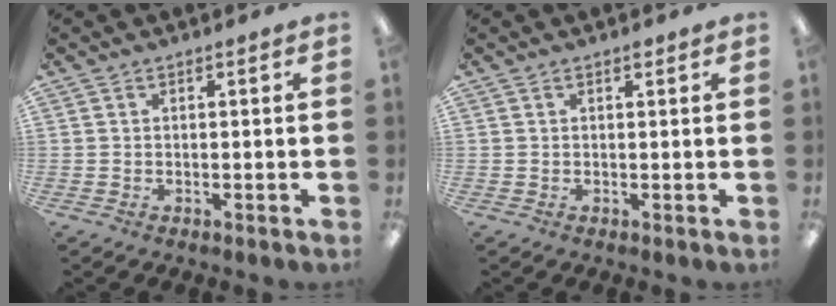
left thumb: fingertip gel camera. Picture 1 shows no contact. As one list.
[{"total": 1.0, "force": [0.8, 0.4, 0.5], "torque": [-0.004, -0.002, 0.012]}]